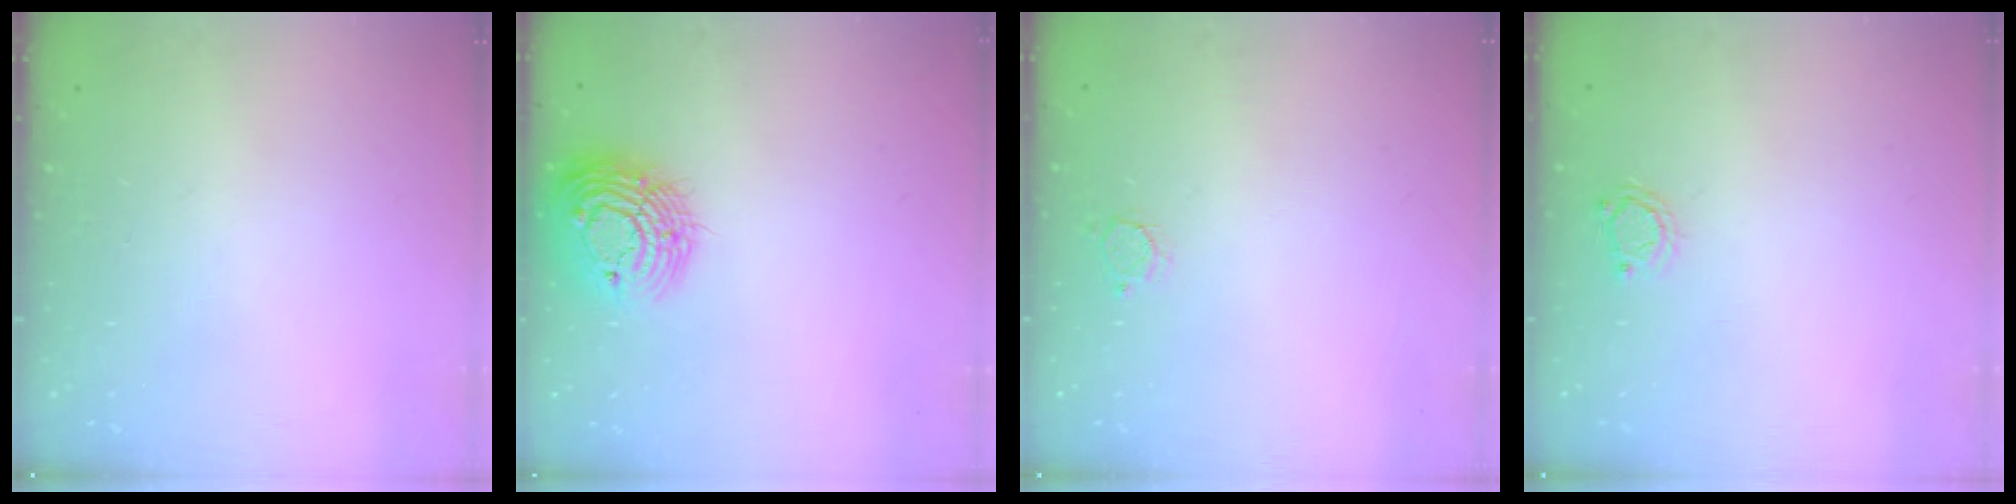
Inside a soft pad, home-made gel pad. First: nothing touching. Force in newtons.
{"total": 14.5, "press": 14.5, "slide": 1.0}
{"total": 2.4, "press": 2.4, "slide": 0.3}
{"total": 3.3, "press": 3.2, "slide": 0.5}